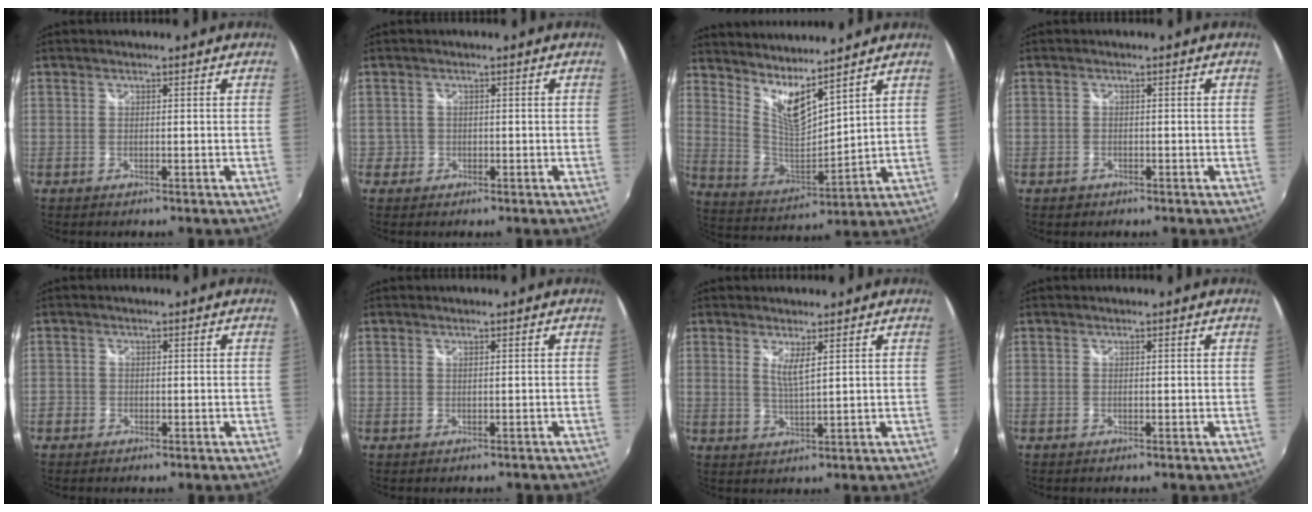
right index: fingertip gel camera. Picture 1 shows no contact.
{"total": 1.7, "force": [-0.7, 1.5, -0.1], "torque": [0.001, 0.002, -0.009]}
{"total": 9.8, "force": [7.8, 1.4, 5.8], "torque": [-0.102, -0.022, 0.152]}
{"total": 1.6, "force": [-1.0, 1.3, 0.4], "torque": [-0.009, -0.002, -0.013]}
{"total": 1.7, "force": [-1.1, 1.4, 0.3], "torque": [-0.008, -0.001, -0.021]}
{"total": 0.6, "force": [-0.2, 0.5, 0.2], "torque": [0.000, -0.001, 0.000]}
{"total": 3.2, "force": [1.6, 0.1, 2.7], "torque": [-0.051, -0.010, 0.025]}
{"total": 0.0}